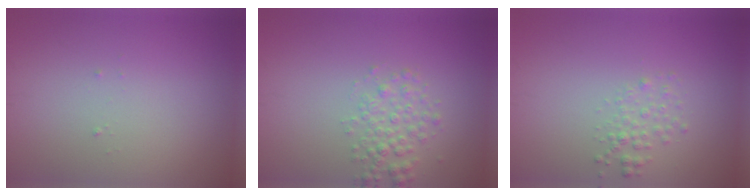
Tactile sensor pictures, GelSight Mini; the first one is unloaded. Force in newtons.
{"total": 2.3, "press": 2.3, "slide": 0.1}
{"total": 1.4, "press": 1.4, "slide": 0.1}